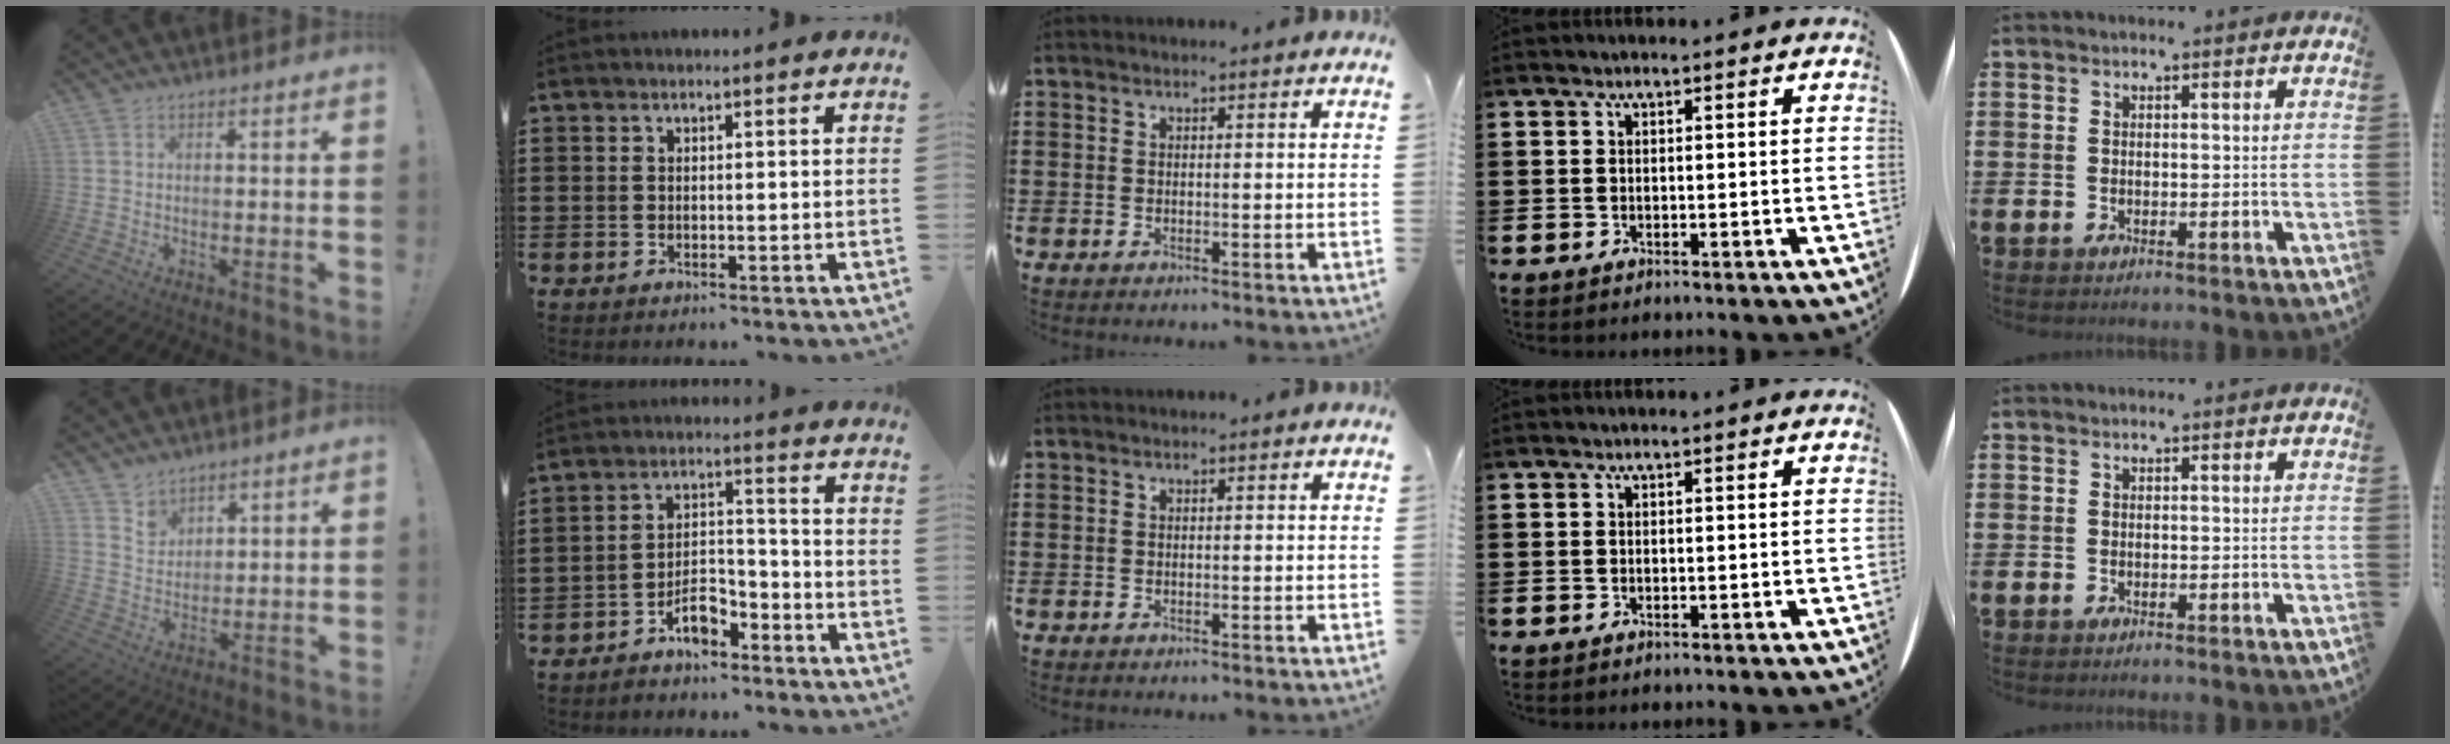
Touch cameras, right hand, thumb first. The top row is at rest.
{"thumb": {"total": 4.7, "force": [4.0, 2.5, 0.2], "torque": [-0.003, -0.034, 0.076]}, "index": {"total": 5.6, "force": [-4.2, 2.5, 2.8], "torque": [-0.052, 0.017, -0.080]}}